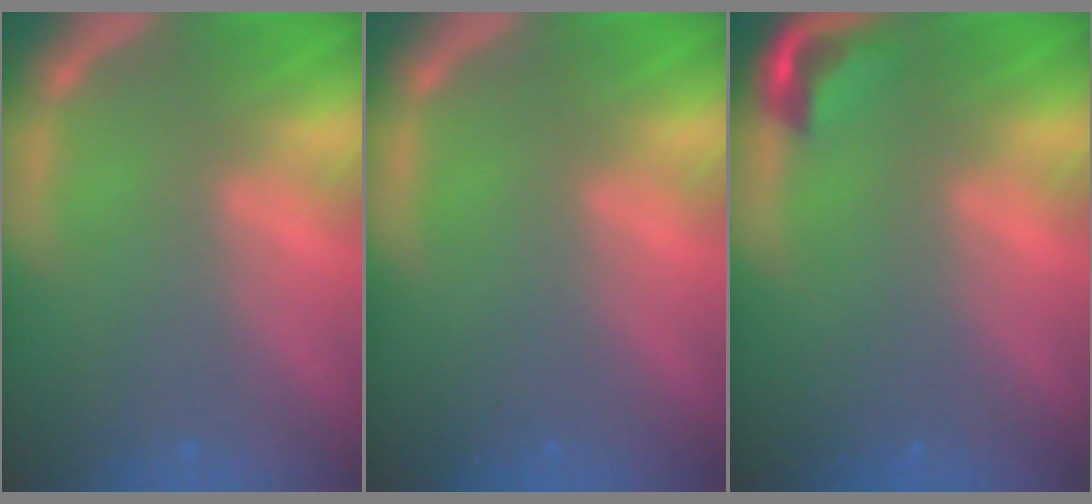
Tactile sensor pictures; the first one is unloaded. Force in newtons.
{"total": 0.0}
{"total": 2.4}